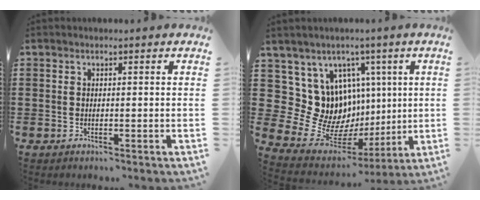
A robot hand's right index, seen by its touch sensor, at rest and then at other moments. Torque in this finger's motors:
{"motor_torque": [0.11, 0.10, 0.04, -0.01]}